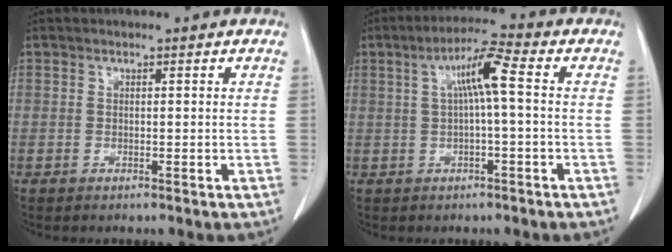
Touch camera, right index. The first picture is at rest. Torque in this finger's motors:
{"motor_torque": [0.72, -0.03, 0.28, 0.07]}